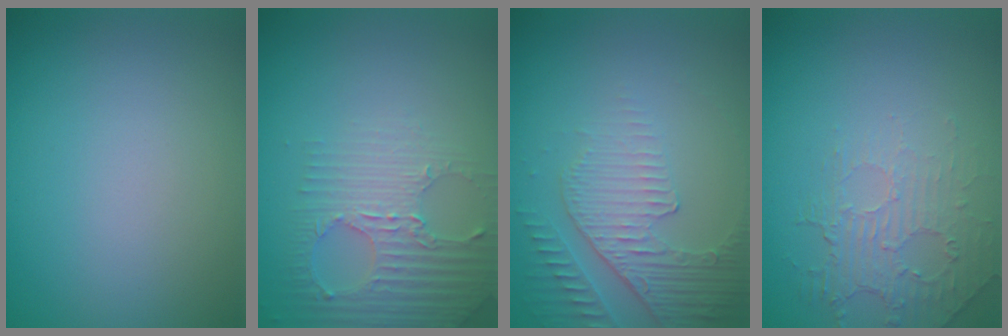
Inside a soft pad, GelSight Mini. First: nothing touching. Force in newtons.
{"total": 2.8, "press": 2.7, "slide": 0.9}
{"total": 4.2, "press": 3.0, "slide": 2.9}
{"total": 2.1, "press": 1.2, "slide": 1.7}